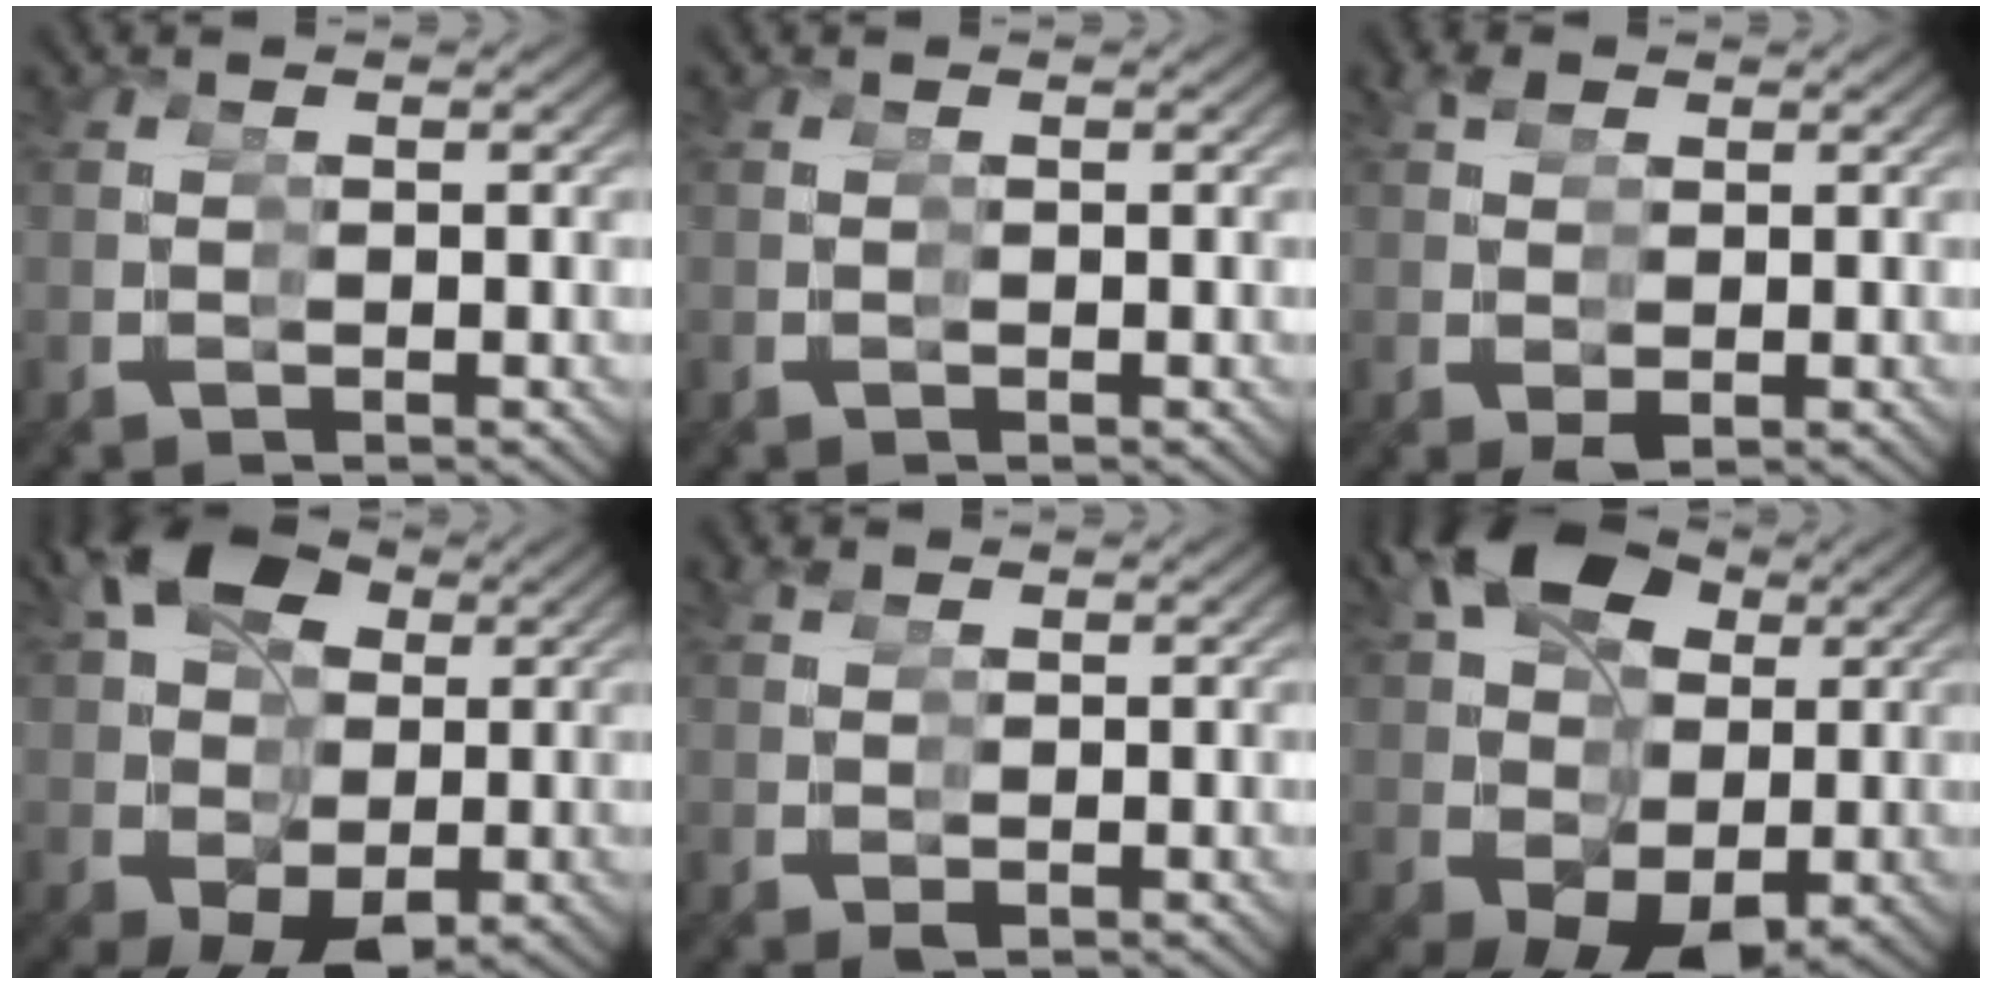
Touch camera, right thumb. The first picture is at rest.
{"total": 0.0}
{"total": 1.9, "force": [0.5, 1.6, 0.8], "torque": [-0.005, -0.010, 0.013]}
{"total": 12.9, "force": [0.7, 9.6, 8.5], "torque": [-0.146, -0.036, 0.022]}
{"total": 0.7, "force": [0.2, 0.6, 0.2], "torque": [0.001, -0.005, 0.007]}
{"total": 14.3, "force": [0.5, 10.5, 9.7], "torque": [-0.161, -0.041, 0.020]}